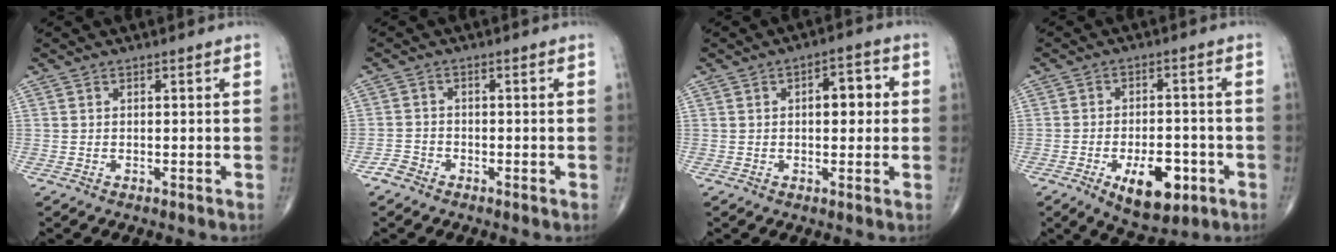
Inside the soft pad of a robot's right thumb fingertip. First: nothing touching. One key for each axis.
{"total": 2.1, "fx": -1.6, "fy": 1.4, "fz": 0.2, "tx": -0.003, "ty": 0.005, "tz": -0.036}
{"total": 6.0, "fx": 0.7, "fy": 3.2, "fz": 5.1, "tx": -0.050, "ty": 0.012, "tz": 0.006}
{"total": 10.9, "fx": -4.4, "fy": 5.5, "fz": 8.4, "tx": -0.107, "ty": 0.012, "tz": -0.058}